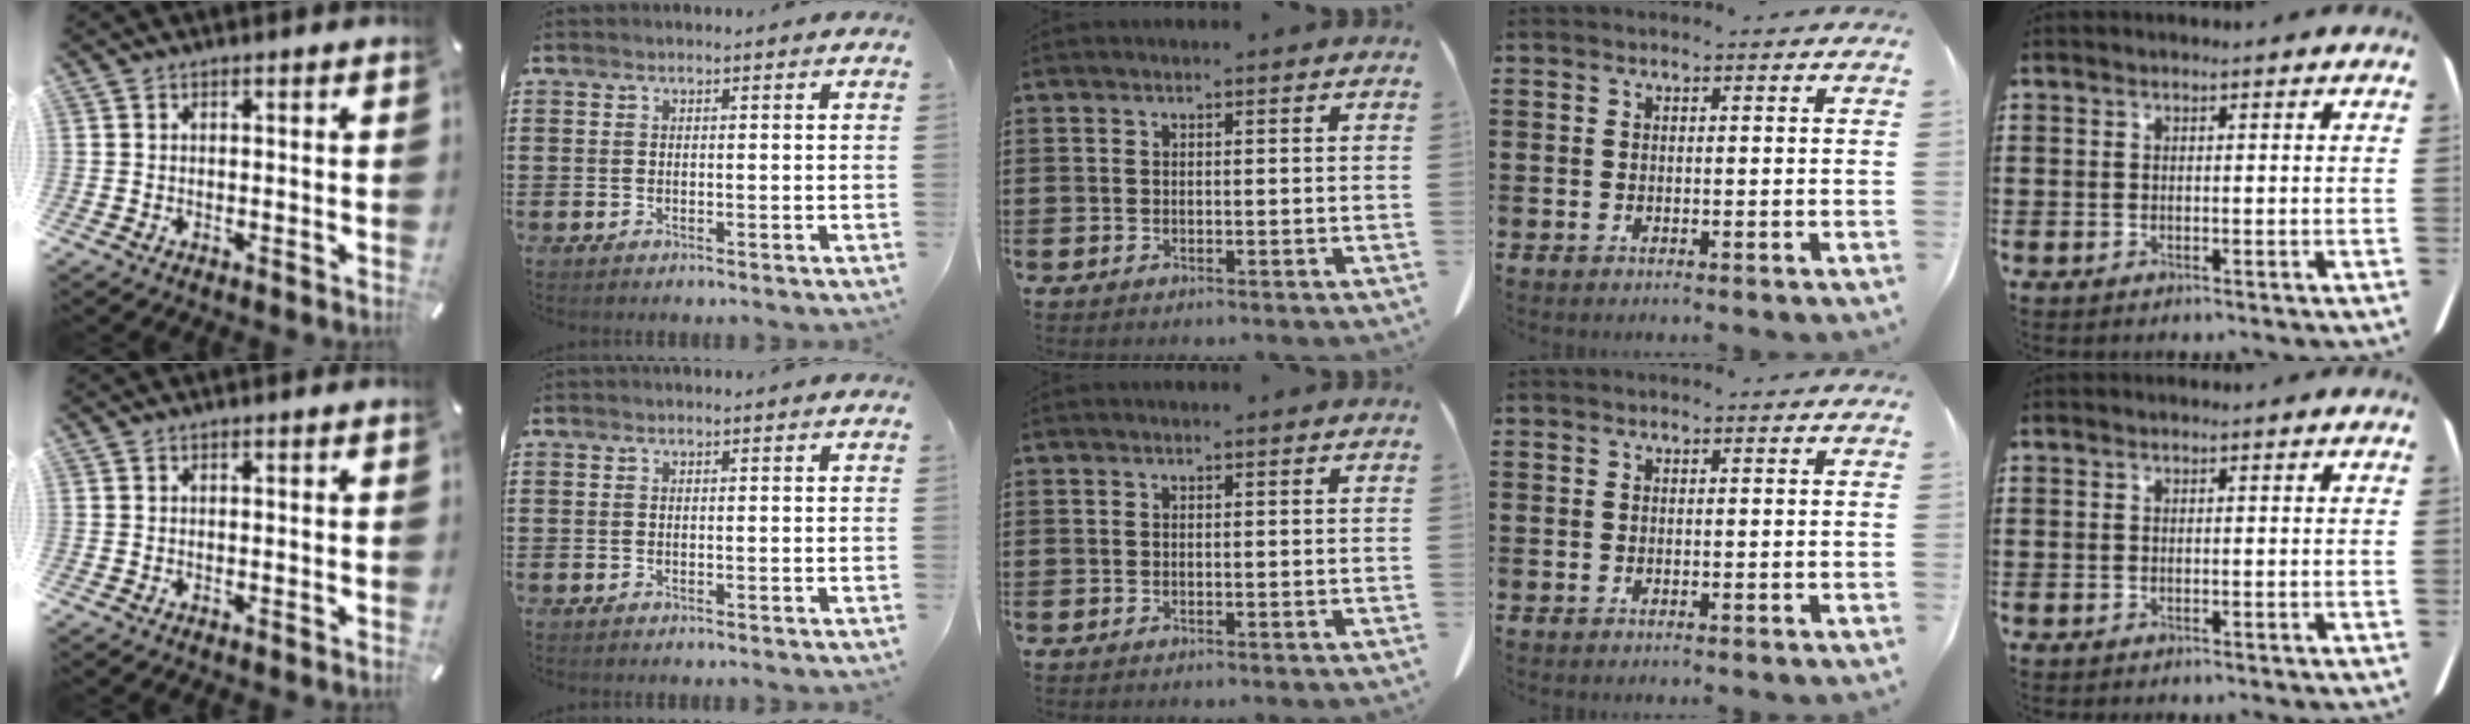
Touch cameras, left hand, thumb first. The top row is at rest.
{}